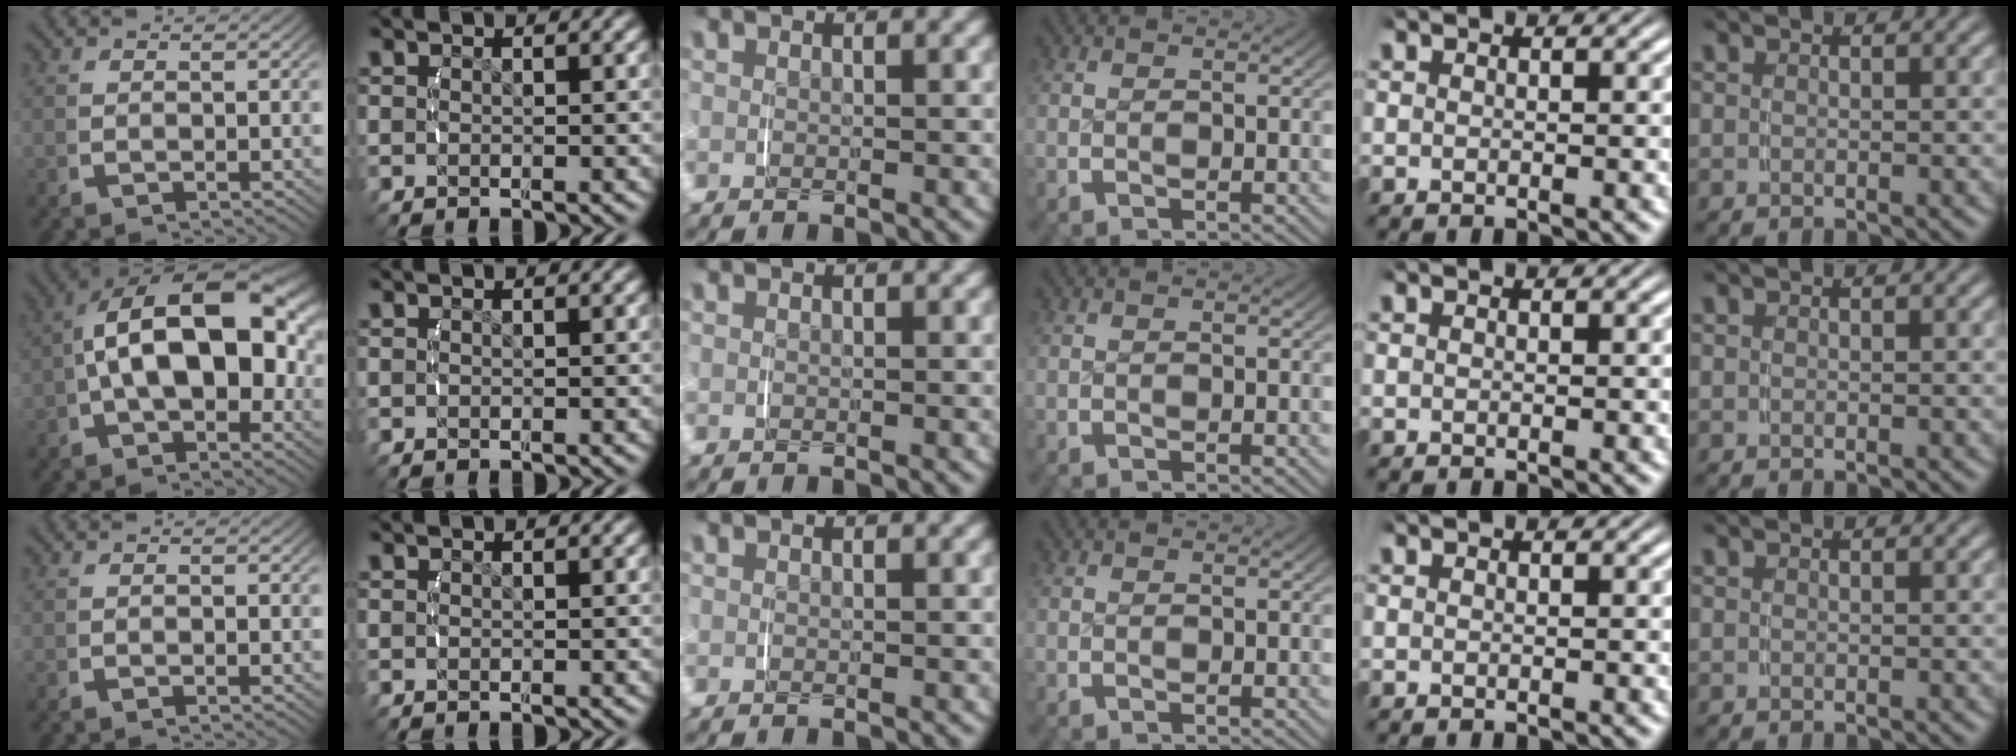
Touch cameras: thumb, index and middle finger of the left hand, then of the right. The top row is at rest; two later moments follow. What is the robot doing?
{"motion": "lift_and_place", "object": "camera"}